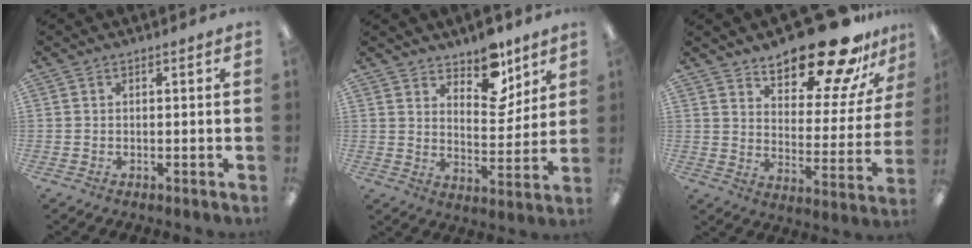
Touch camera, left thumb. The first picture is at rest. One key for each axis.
{"total": 10.9, "fx": 8.5, "fy": 5.2, "fz": 4.4, "tx": -0.046, "ty": -0.059, "tz": 0.150}
{"total": 21.2, "fx": 17.3, "fy": 7.0, "fz": 10.0, "tx": -0.134, "ty": -0.124, "tz": 0.288}